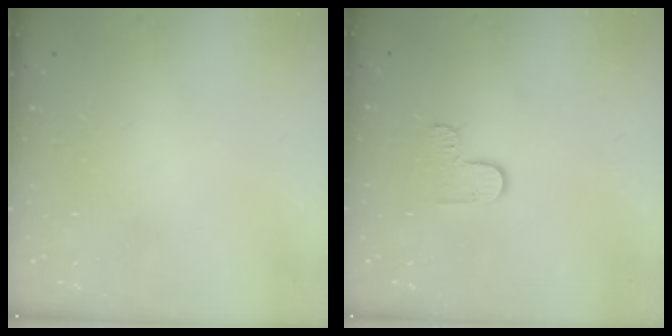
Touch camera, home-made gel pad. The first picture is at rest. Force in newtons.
{"total": 4.6, "press": 4.5, "slide": 0.5}